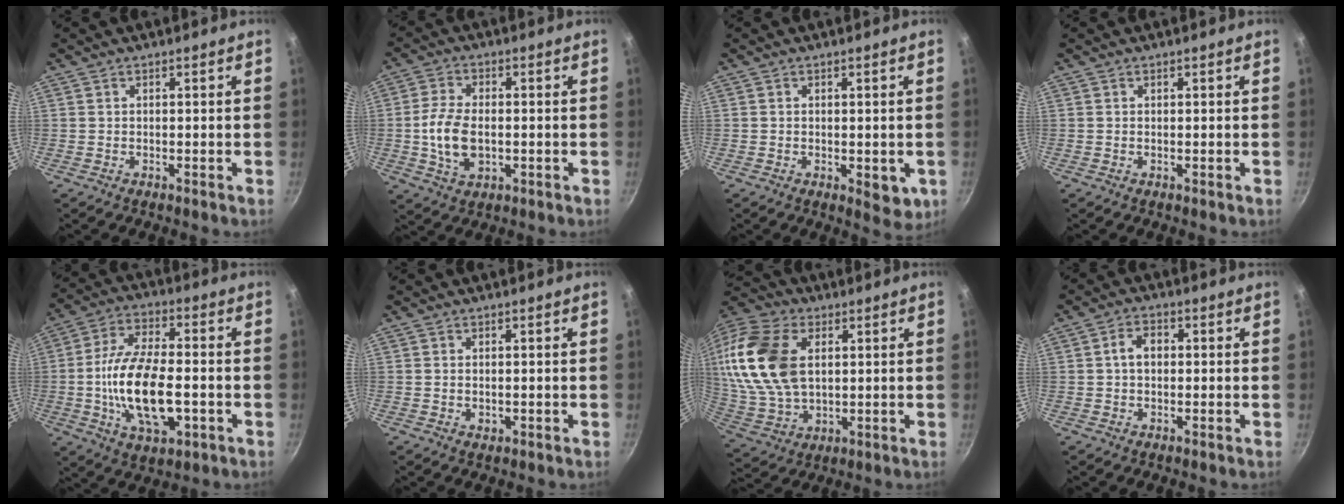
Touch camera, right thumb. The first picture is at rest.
{"total": 8.9, "force": [-0.9, 5.4, 7.1], "torque": [-0.141, 0.007, -0.016]}
{"total": 4.9, "force": [-0.9, 2.8, 3.9], "torque": [-0.045, -0.007, -0.008]}
{"total": 0.0}
{"total": 17.1, "force": [-3.2, 8.1, 14.7], "torque": [-0.263, 0.020, -0.058]}
{"total": 1.5, "force": [-0.1, 1.0, 1.0], "torque": [-0.016, -0.001, -0.001]}
{"total": 23.2, "force": [5.3, 15.1, 16.8], "torque": [-0.357, 0.003, 0.103]}
{"total": 4.2, "force": [0.4, 3.0, 2.9], "torque": [-0.038, 0.013, 0.000]}